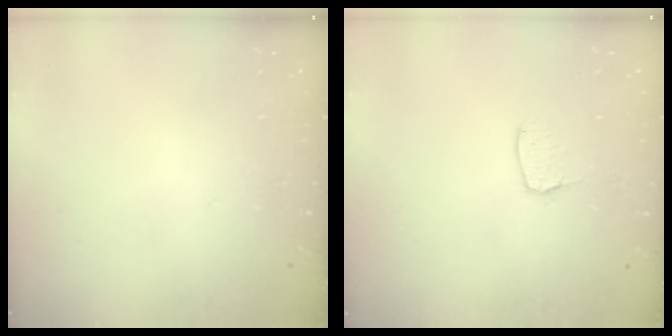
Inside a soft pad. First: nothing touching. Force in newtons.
{"total": 4.5, "press": 4.4, "slide": 0.3}